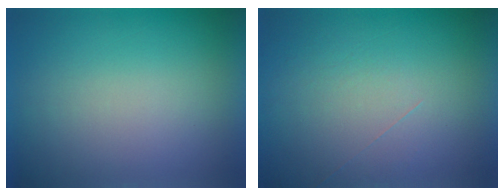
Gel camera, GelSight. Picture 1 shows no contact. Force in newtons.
{"total": 1.1}